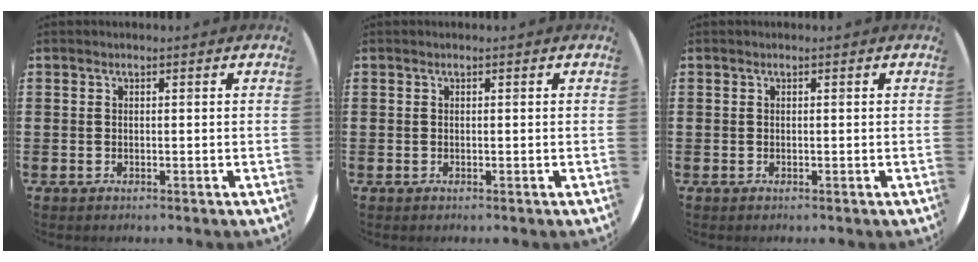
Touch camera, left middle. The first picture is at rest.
{"total": 0.0}
{"total": 0.0}